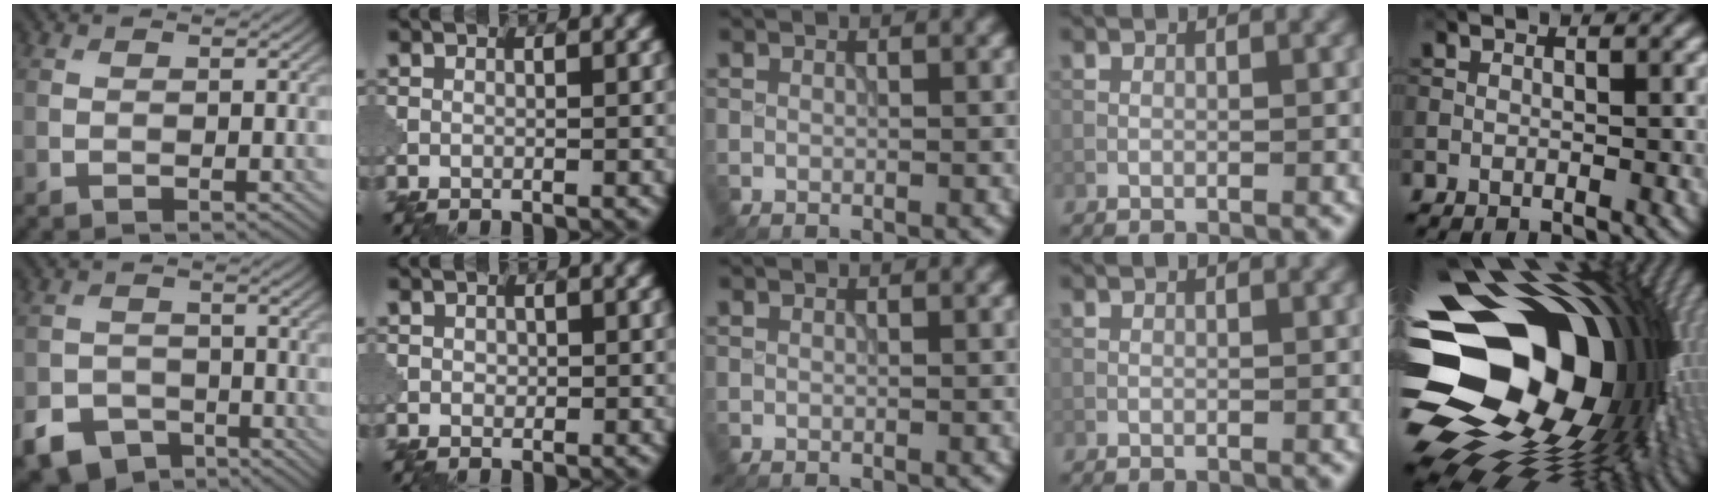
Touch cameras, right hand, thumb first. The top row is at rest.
{"thumb": {"total": 6.6, "force": [-4.6, 4.0, 2.4], "torque": [-0.049, -0.012, -0.086]}, "index": {"total": 0.6, "force": [0.1, 0.5, 0.3], "torque": [-0.005, -0.001, 0.001]}, "little": {"total": 21.9, "force": [1.1, 15.5, 15.5], "torque": [-0.307, -0.038, 0.034]}}